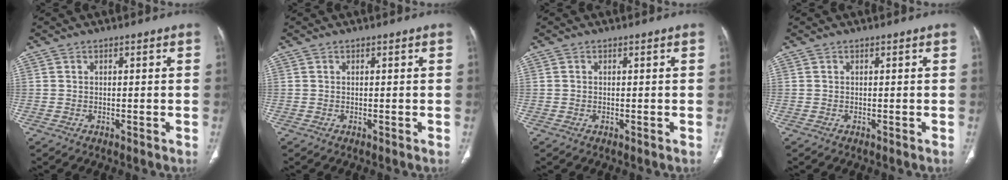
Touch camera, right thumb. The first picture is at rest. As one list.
[{"total": 0.0}, {"total": 0.0}, {"total": 0.0}]